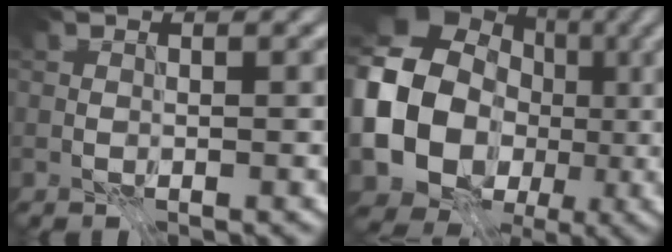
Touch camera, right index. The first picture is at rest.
{"total": 14.7, "force": [-0.8, 12.5, 7.7], "torque": [-0.173, -0.004, -0.018]}